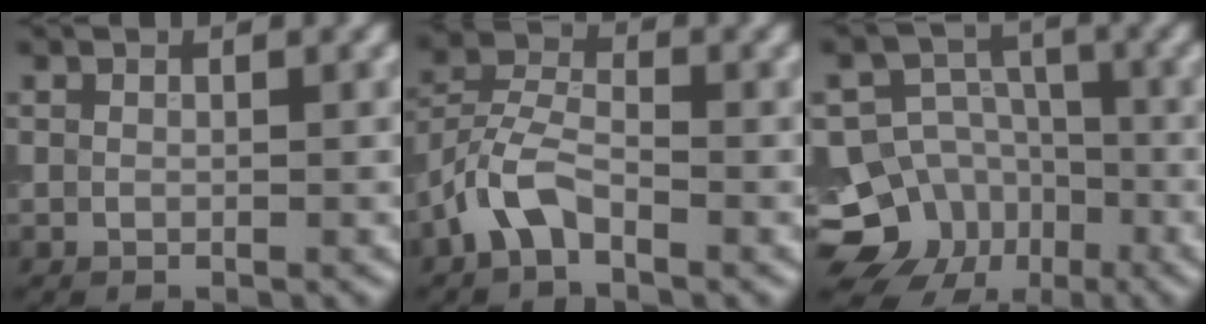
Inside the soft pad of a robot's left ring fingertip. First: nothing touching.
{"total": 3.8, "force": [-2.2, 1.7, 2.6], "torque": [-0.055, 0.013, -0.057]}
{"total": 12.4, "force": [-6.2, 10.4, 2.6], "torque": [-0.040, -0.028, -0.116]}